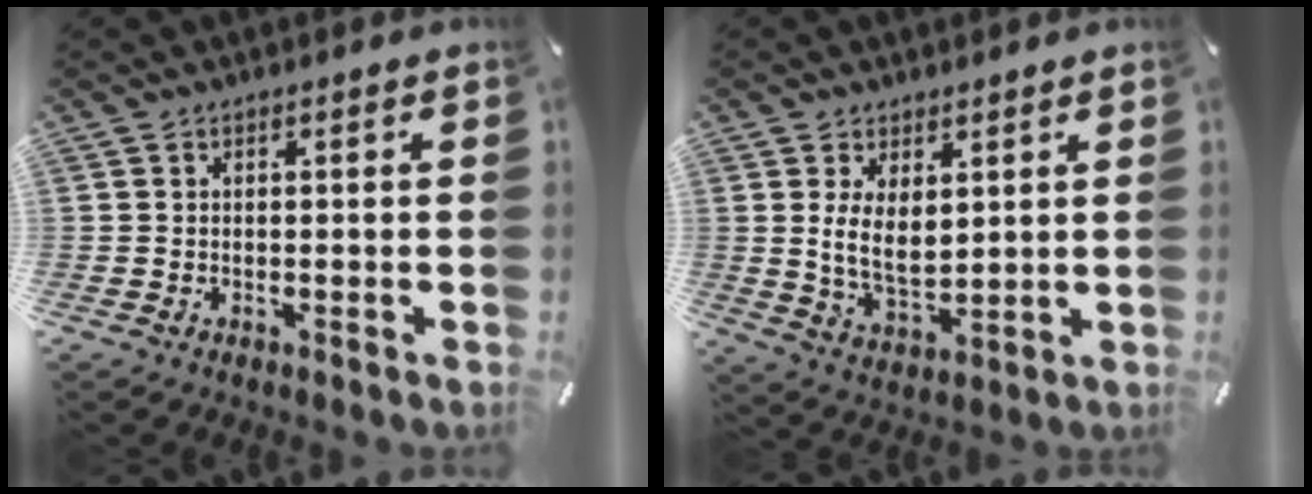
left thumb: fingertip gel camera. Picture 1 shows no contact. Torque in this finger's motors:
{"motor_torque": [1.10, 1.65, 0.71, -0.86, 0.08]}